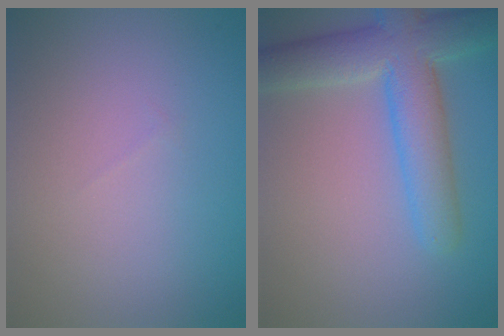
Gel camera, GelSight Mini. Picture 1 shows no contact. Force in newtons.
{"total": 7.3, "press": 7.2, "slide": 0.4}